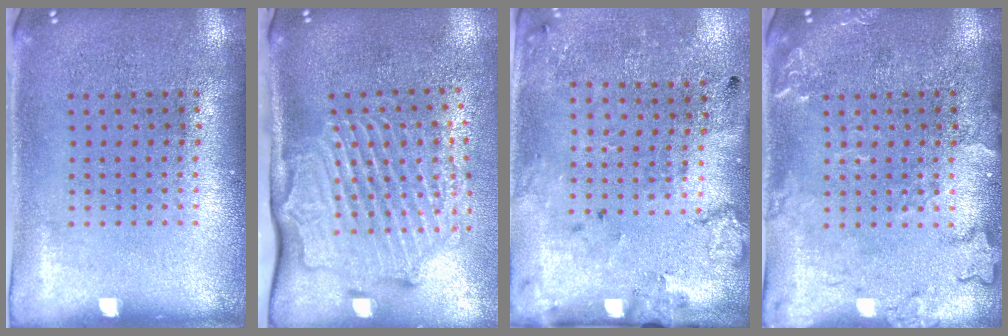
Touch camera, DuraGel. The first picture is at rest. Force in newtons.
{"total": 2.8, "press": 2.2, "slide": 1.8}
{"total": 2.2, "press": 1.4, "slide": 1.7}
{"total": 2.5, "press": 2.5, "slide": 0.4}